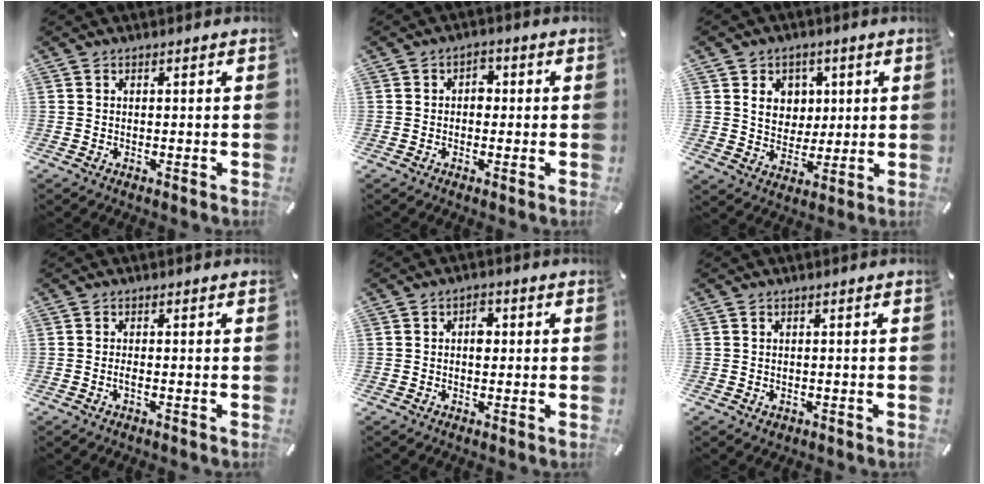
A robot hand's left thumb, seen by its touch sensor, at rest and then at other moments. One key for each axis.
{"total": 2.9, "fx": -0.4, "fy": 2.2, "fz": 1.8, "tx": -0.019, "ty": 0.005, "tz": -0.013}
{"total": 7.6, "fx": 2.3, "fy": 6.8, "fz": 2.6, "tx": -0.037, "ty": -0.002, "tz": 0.038}
{"total": 1.4, "fx": -0.4, "fy": 0.4, "fz": 1.2, "tx": -0.024, "ty": -0.001, "tz": -0.008}
{"total": 2.9, "fx": 0.2, "fy": 2.0, "fz": 2.2, "tx": -0.020, "ty": -0.002, "tz": -0.004}
{"total": 1.1, "fx": -0.3, "fy": 0.9, "fz": 0.5, "tx": -0.009, "ty": 0.004, "tz": -0.007}